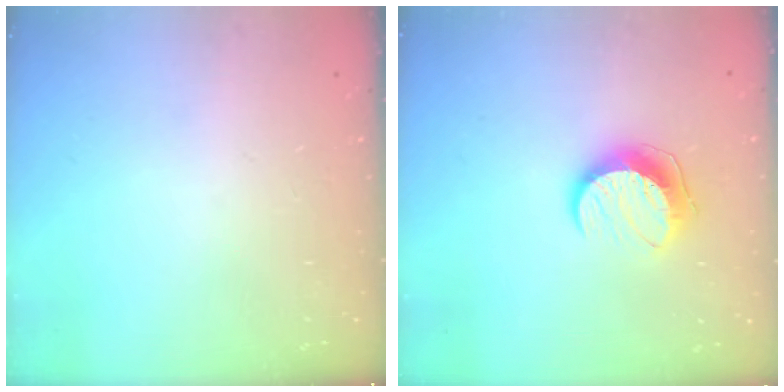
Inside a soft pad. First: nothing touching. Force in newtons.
{"total": 10.2, "press": 10.2, "slide": 0.5}